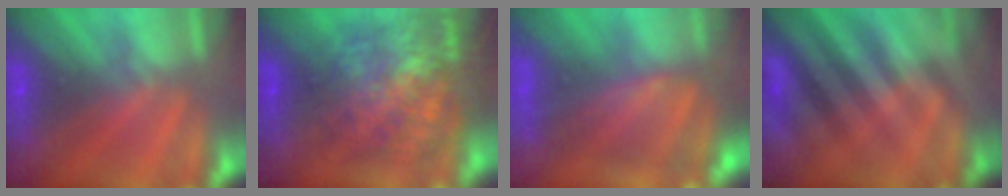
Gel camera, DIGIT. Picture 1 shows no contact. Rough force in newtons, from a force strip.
{"total": 7.3}
{"total": 4.6}
{"total": 2.5}